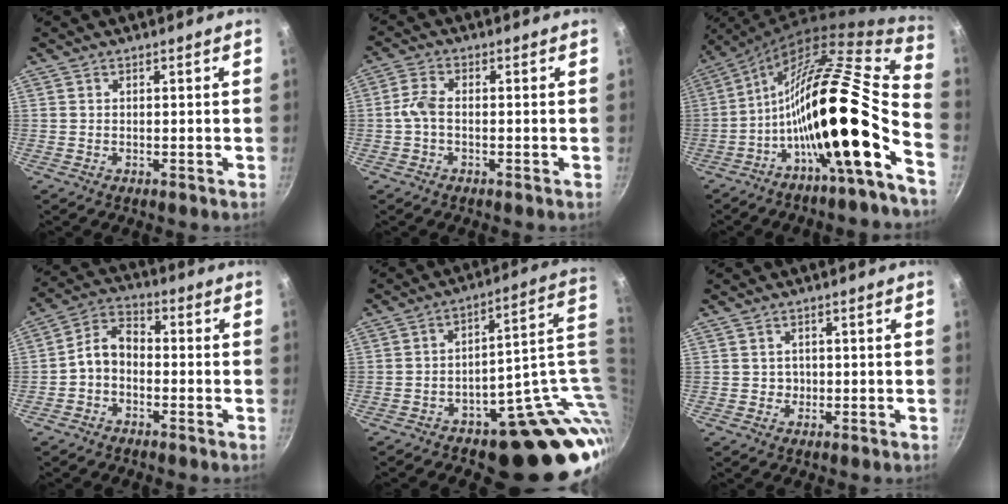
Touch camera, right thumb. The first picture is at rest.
{"total": 3.6, "force": [-0.8, 1.9, 3.0], "torque": [-0.071, 0.015, -0.025]}
{"total": 22.1, "force": [-8.6, 3.8, 20.0], "torque": [-0.272, 0.065, -0.159]}
{"total": 6.5, "force": [-1.8, 4.5, 4.4], "torque": [-0.074, 0.039, -0.047]}
{"total": 18.6, "force": [-1.5, 11.0, 14.9], "torque": [-0.086, 0.027, -0.008]}
{"total": 1.5, "force": [-0.1, 1.4, 0.2], "torque": [0.008, 0.000, -0.001]}